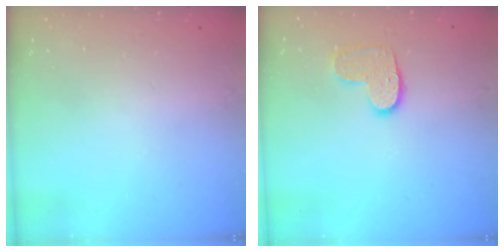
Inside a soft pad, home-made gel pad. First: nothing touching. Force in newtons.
{"total": 8.3, "press": 8.3, "slide": 0.3}